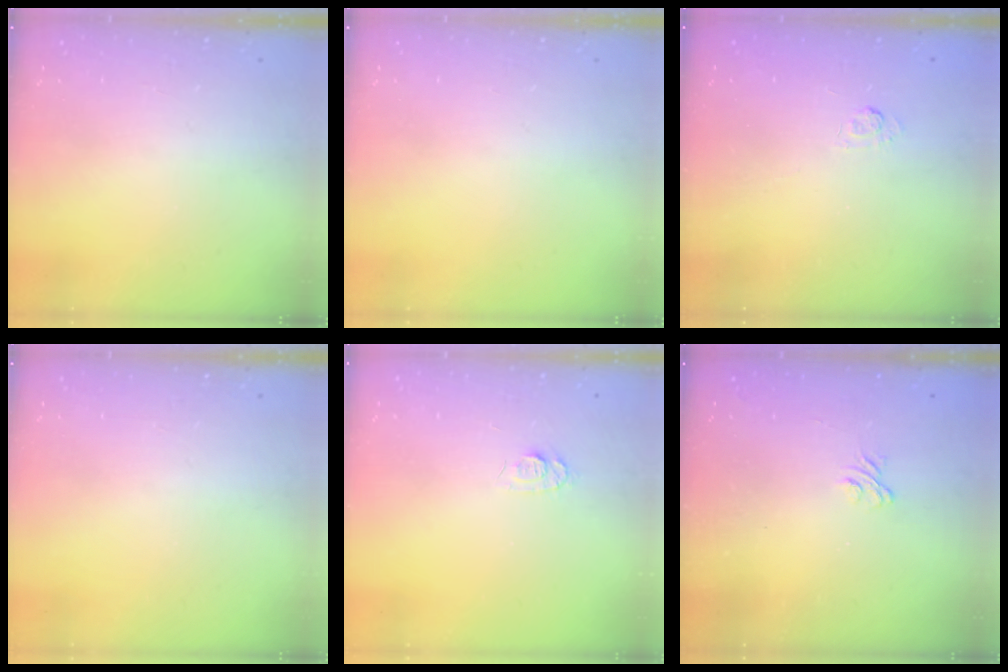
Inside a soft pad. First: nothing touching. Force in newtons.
{"total": 0.0}
{"total": 2.1, "press": 1.5, "slide": 1.4}
{"total": 0.0}
{"total": 5.8, "press": 5.8, "slide": 0.7}
{"total": 1.8, "press": 1.4, "slide": 1.1}